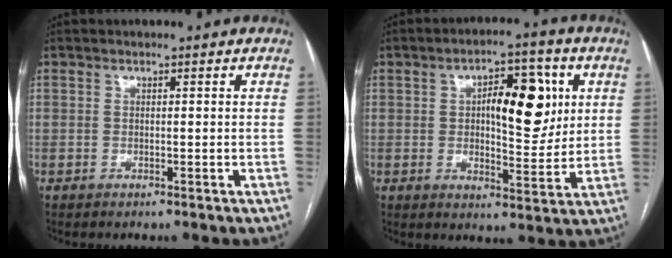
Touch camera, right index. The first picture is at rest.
{"total": 11.1, "force": [2.6, 4.3, 9.9], "torque": [-0.142, 0.016, 0.043]}